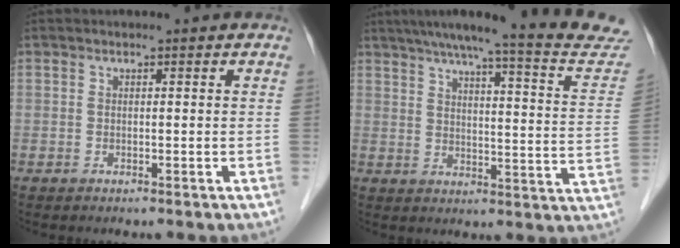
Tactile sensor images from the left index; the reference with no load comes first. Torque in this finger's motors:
{"motor_torque": [0.26, -0.39, 0.29, 0.10]}